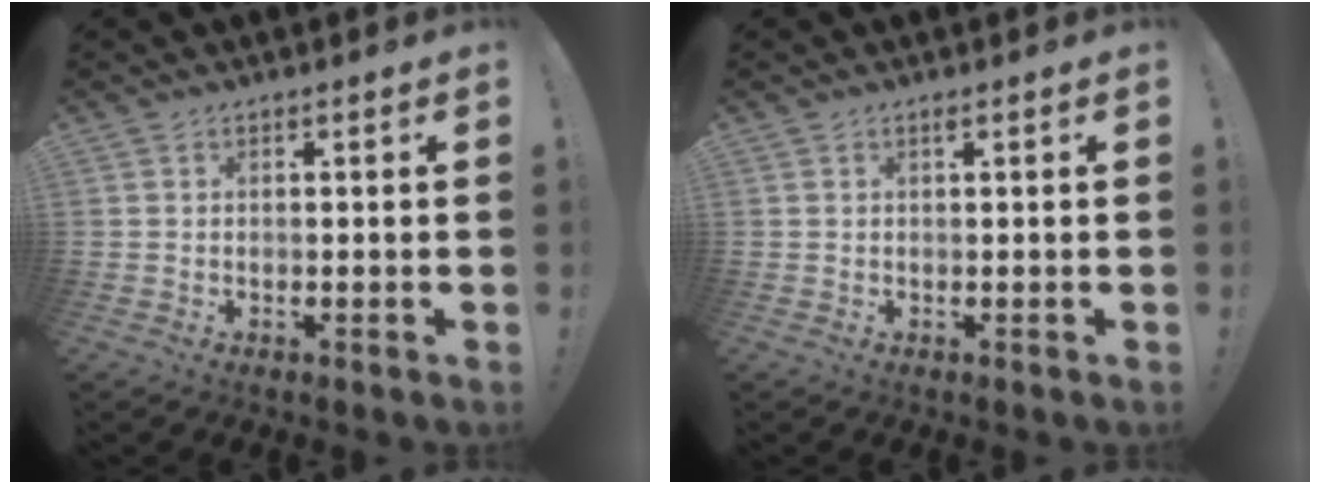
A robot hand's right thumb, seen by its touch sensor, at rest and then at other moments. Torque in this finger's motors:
{"motor_torque": [-0.42, 0.24, 0.27, 0.11, -0.02]}